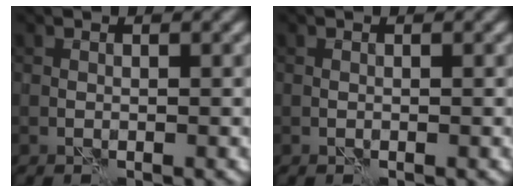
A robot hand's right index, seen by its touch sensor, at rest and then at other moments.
{"total": 0.0}